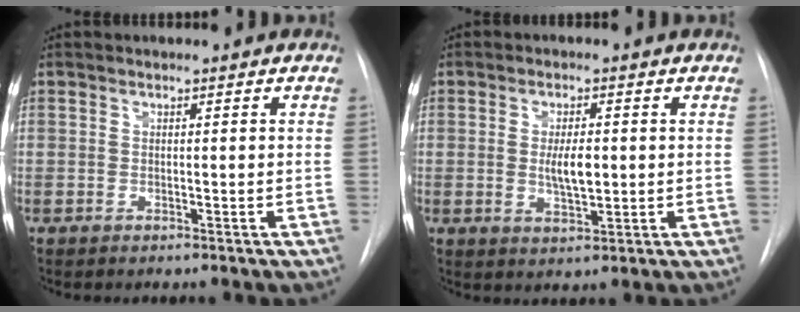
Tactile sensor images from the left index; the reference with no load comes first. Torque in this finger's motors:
{"motor_torque": [1.03, -0.06, 0.14, 0.08]}